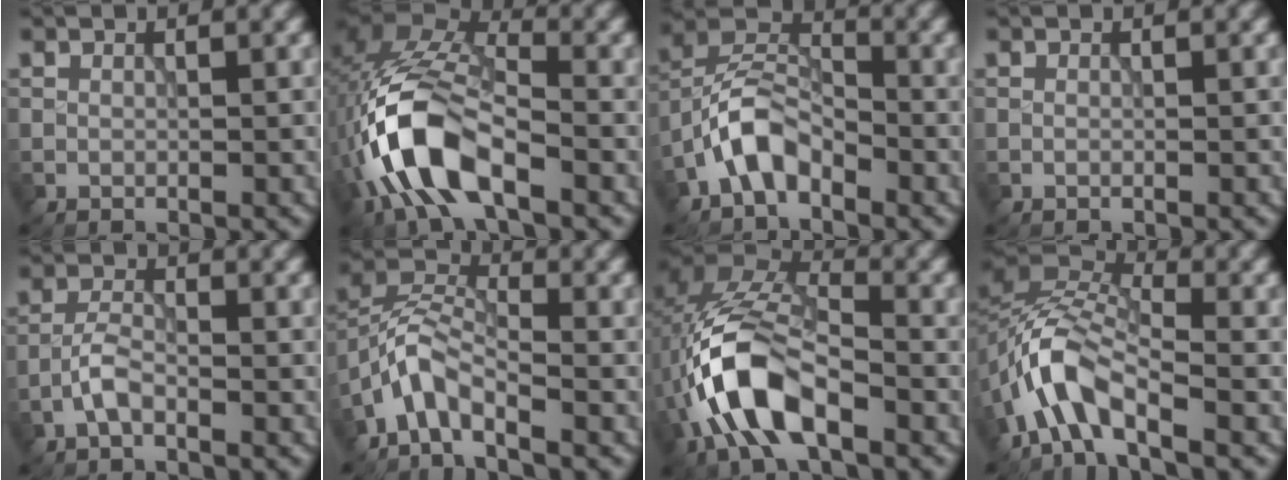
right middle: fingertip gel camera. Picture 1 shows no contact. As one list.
[{"total": 10.1, "force": [-3.8, 4.7, 8.1], "torque": [-0.174, 0.011, -0.080]}, {"total": 5.1, "force": [-3.0, 2.7, 3.1], "torque": [-0.055, 0.018, -0.067]}, {"total": 0.0}, {"total": 2.2, "force": [-1.2, 0.9, 1.6], "torque": [-0.034, 0.009, -0.033]}, {"total": 4.3, "force": [-3.0, 1.6, 2.6], "torque": [-0.050, 0.014, -0.071]}, {"total": 9.2, "force": [-3.3, 4.6, 7.3], "torque": [-0.149, 0.015, -0.070]}, {"total": 6.1, "force": [-3.4, 2.4, 4.4], "torque": [-0.077, 0.012, -0.080]}]